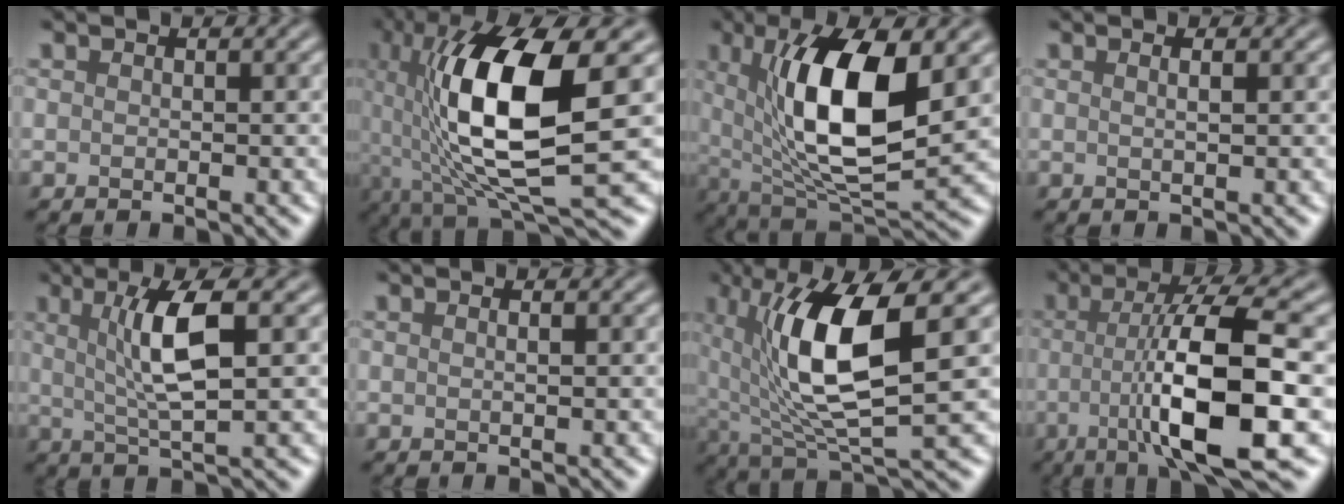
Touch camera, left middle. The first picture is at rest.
{"total": 12.4, "force": [0.7, 3.9, 11.8], "torque": [-0.217, -0.004, 0.019]}
{"total": 11.3, "force": [2.2, 4.3, 10.2], "torque": [-0.179, -0.008, 0.041]}
{"total": 1.7, "force": [0.6, 0.8, 1.4], "torque": [-0.005, -0.001, -0.009]}
{"total": 5.5, "force": [1.1, 1.0, 5.3], "torque": [-0.100, 0.003, 0.025]}
{"total": 1.1, "force": [0.4, 0.5, 0.9], "torque": [-0.002, -0.002, -0.005]}
{"total": 10.3, "force": [1.7, 3.2, 9.7], "torque": [-0.178, -0.005, 0.037]}
{"total": 11.1, "force": [-1.6, 2.3, 10.7], "torque": [-0.160, 0.004, -0.031]}